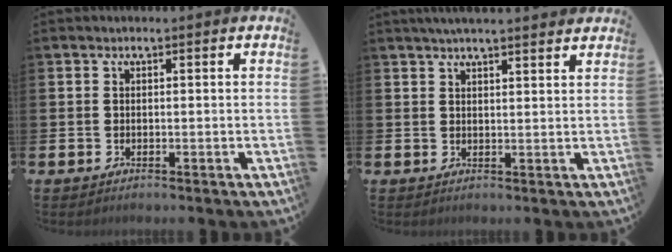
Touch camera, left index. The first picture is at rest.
{"total": 3.4, "force": [3.2, -0.1, 1.0], "torque": [-0.020, -0.010, 0.058]}